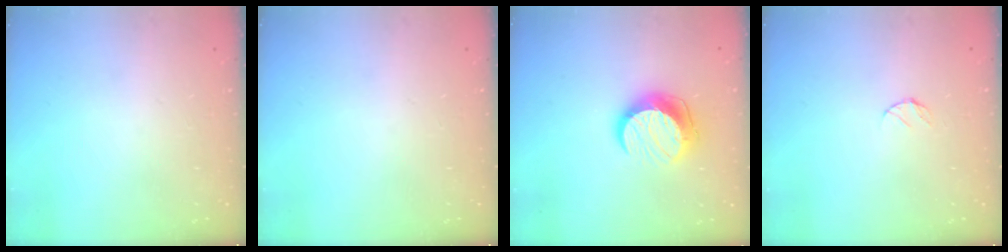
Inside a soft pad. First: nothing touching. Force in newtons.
{"total": 0.0}
{"total": 11.1, "press": 11.1, "slide": 0.4}
{"total": 4.0, "press": 3.9, "slide": 0.5}